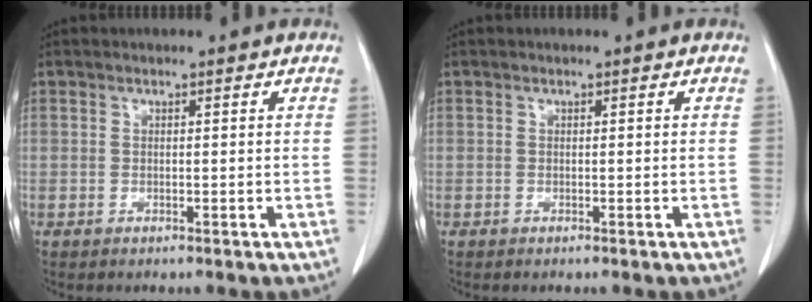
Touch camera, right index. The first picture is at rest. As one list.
[{"total": 0.0}]